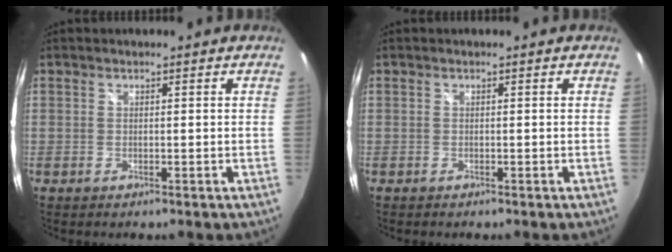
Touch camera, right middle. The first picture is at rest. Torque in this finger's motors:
{"motor_torque": [-0.23, 0.07, 0.03, 0.00]}